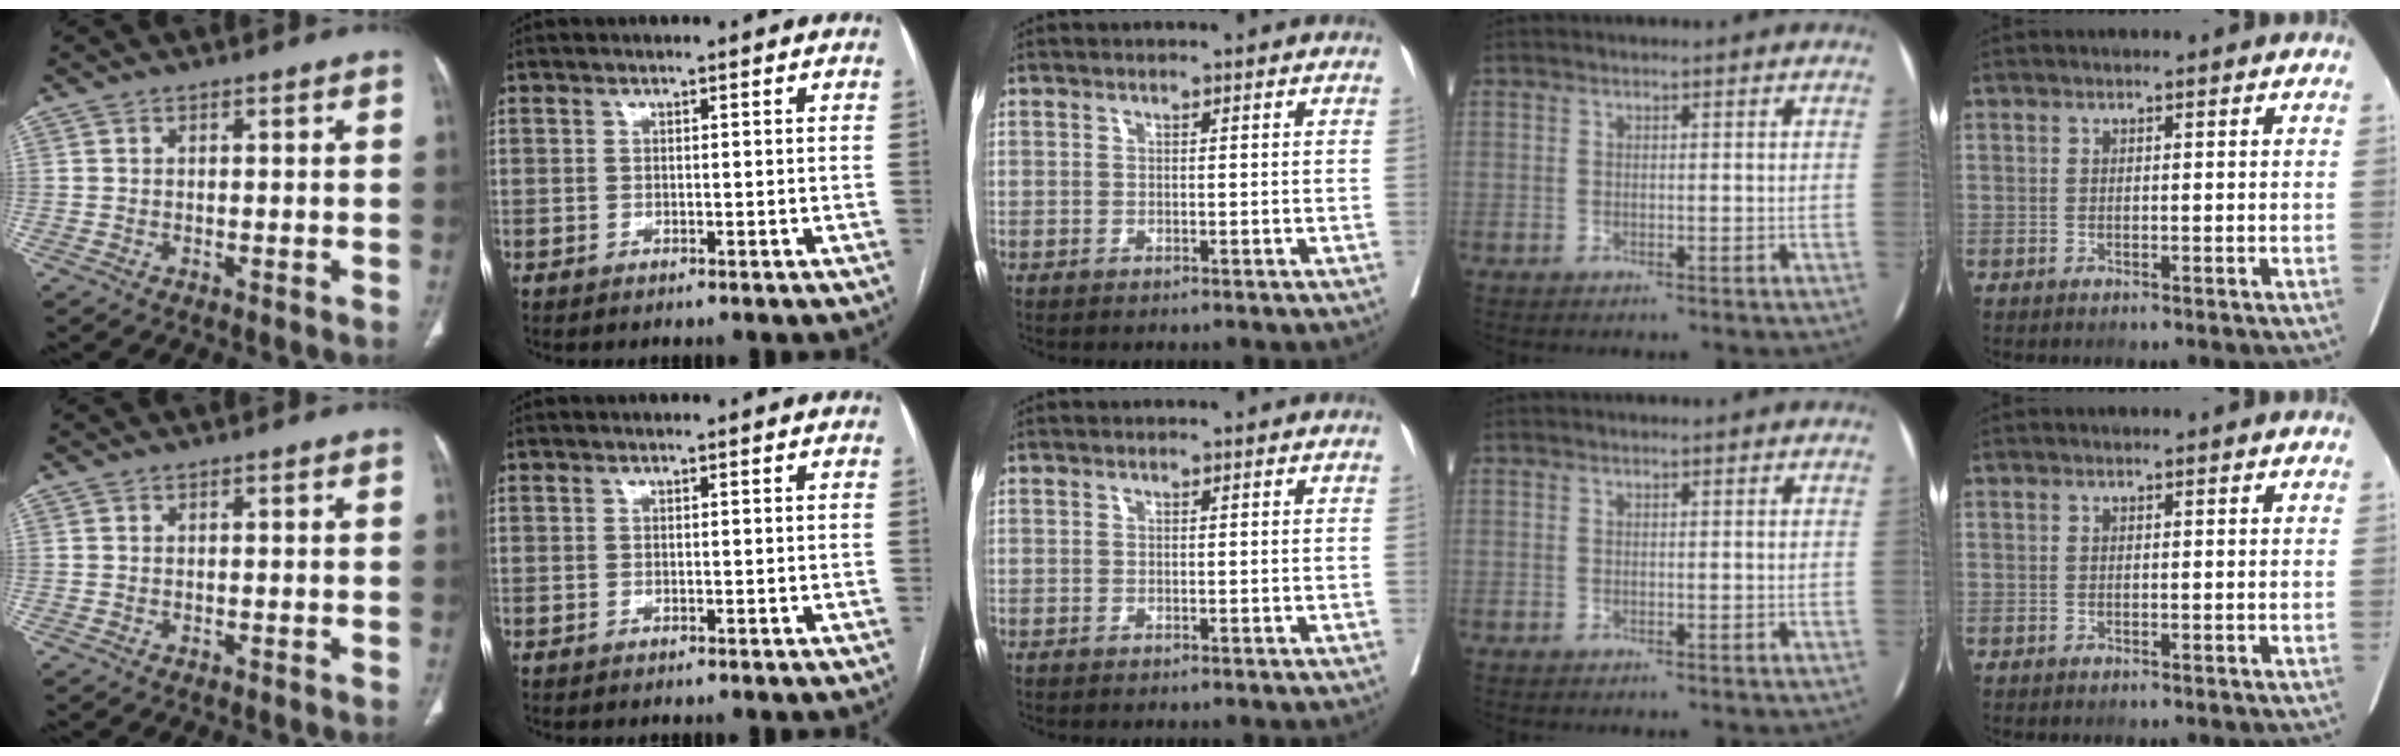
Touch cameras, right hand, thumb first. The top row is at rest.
{}